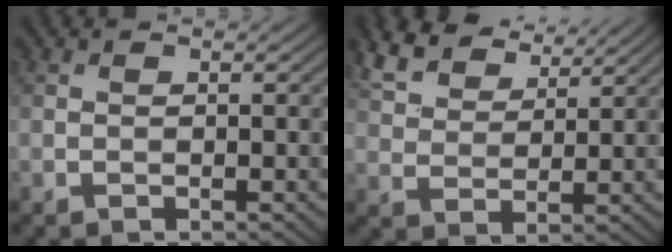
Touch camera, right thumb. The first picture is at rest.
{"total": 8.9, "force": [6.9, 3.6, 4.3], "torque": [-0.118, 0.012, 0.138]}